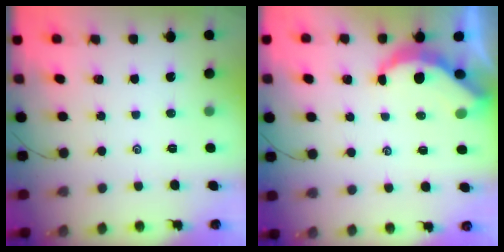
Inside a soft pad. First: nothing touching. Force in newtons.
{"total": 4.9, "press": 4.8, "slide": 0.6}